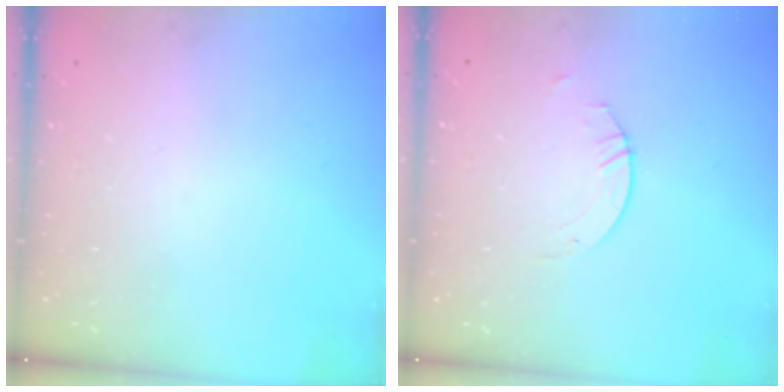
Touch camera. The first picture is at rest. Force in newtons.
{"total": 2.1, "press": 2.1, "slide": 0.1}